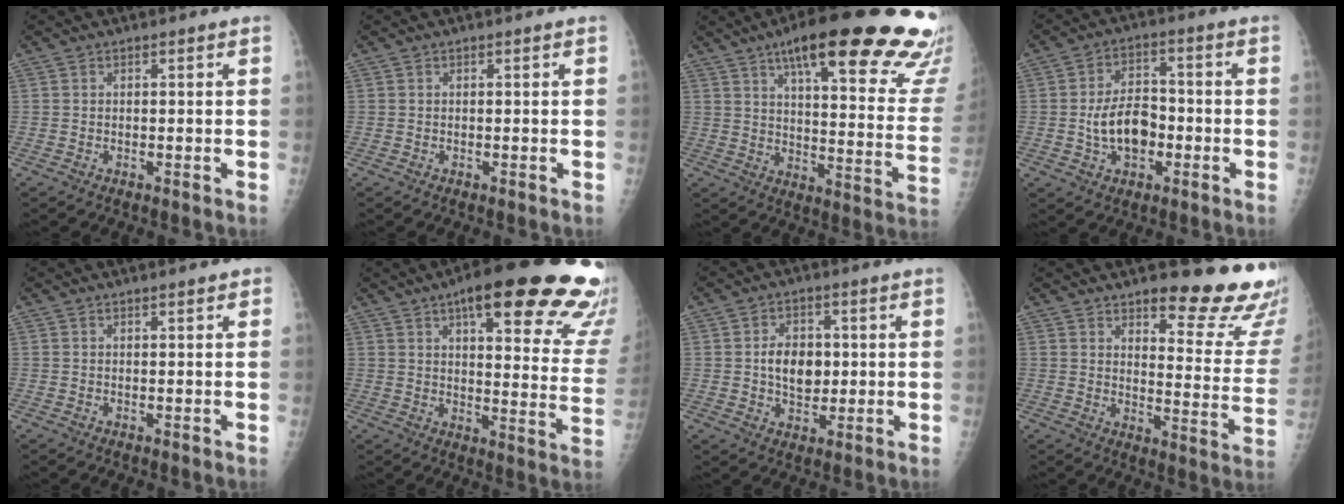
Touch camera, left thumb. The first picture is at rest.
{"total": 0.0}
{"total": 30.6, "force": [20.5, 6.7, 21.7], "torque": [-0.234, -0.070, 0.269]}
{"total": 9.3, "force": [-1.9, 6.1, 6.8], "torque": [-0.097, 0.020, -0.035]}
{"total": 1.0, "force": [0.6, 0.3, 0.7], "torque": [-0.009, 0.000, 0.006]}
{"total": 28.7, "force": [17.8, 7.6, 21.2], "torque": [-0.208, -0.053, 0.222]}
{"total": 7.3, "force": [0.7, 5.2, 5.1], "torque": [-0.055, -0.004, 0.013]}
{"total": 19.3, "force": [14.4, 5.5, 11.6], "torque": [-0.103, -0.108, 0.176]}